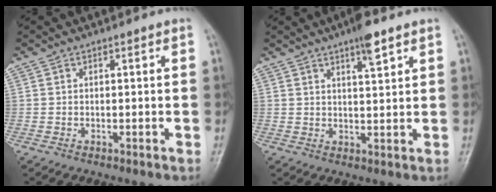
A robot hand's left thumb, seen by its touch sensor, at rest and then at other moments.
{"total": 5.0, "force": [3.2, 0.9, 3.7], "torque": [-0.056, -0.014, 0.050]}